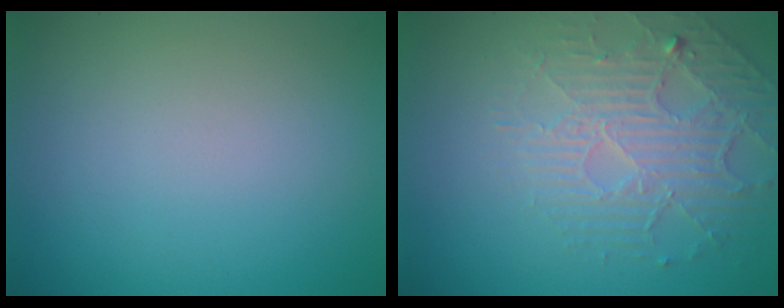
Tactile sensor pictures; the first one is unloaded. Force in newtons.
{"total": 4.6, "press": 3.5, "slide": 3.1}